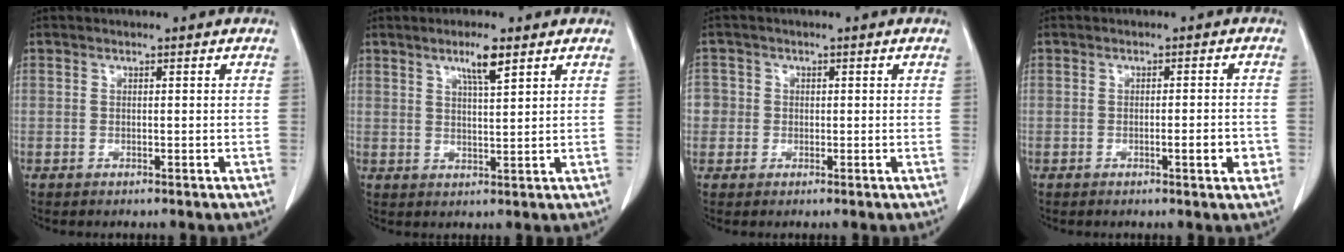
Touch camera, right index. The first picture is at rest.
{"total": 4.4, "force": [2.7, 0.2, 3.5], "torque": [-0.061, -0.003, 0.046]}
{"total": 2.6, "force": [-0.2, 2.6, 0.0], "torque": [0.014, 0.008, -0.008]}
{"total": 3.4, "force": [-1.2, 0.6, 3.1], "torque": [-0.040, 0.000, -0.015]}